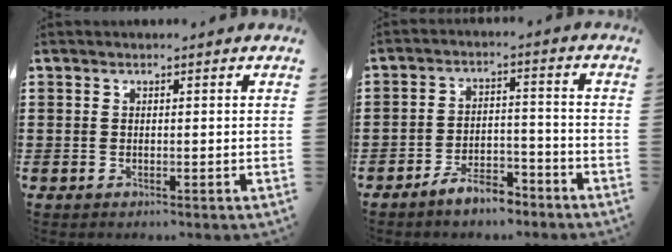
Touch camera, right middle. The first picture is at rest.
{"total": 6.1, "force": [-5.4, 1.8, 2.2], "torque": [-0.037, 0.014, -0.103]}